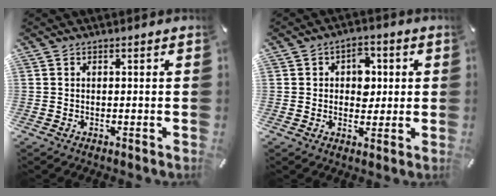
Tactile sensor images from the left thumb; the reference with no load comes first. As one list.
[{"total": 6.2, "force": [0.8, 5.0, 3.6], "torque": [-0.031, -0.004, 0.003]}]